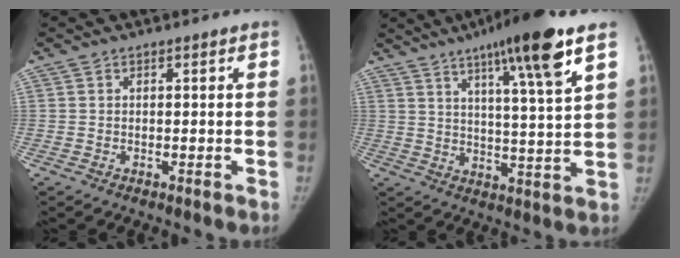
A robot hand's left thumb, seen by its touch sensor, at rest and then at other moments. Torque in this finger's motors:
{"motor_torque": [0.49, -0.09, 1.05, -0.99, 0.33]}